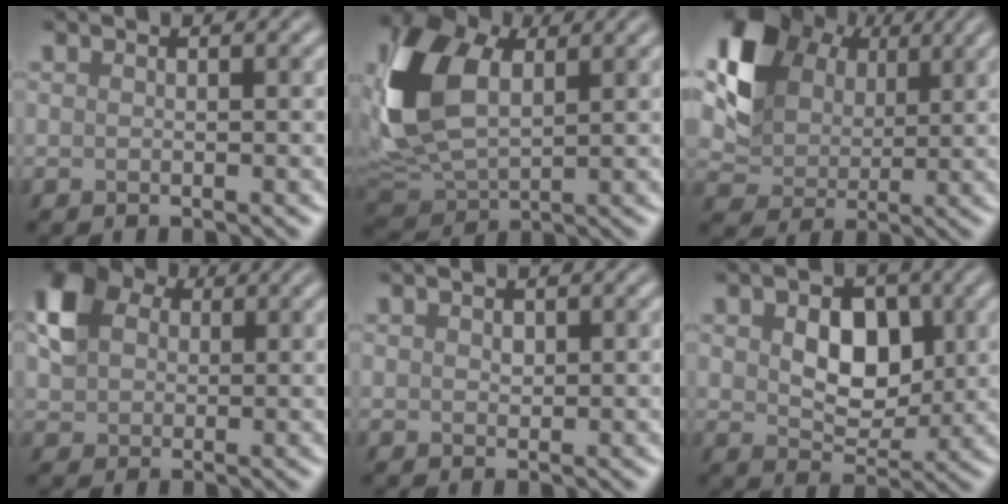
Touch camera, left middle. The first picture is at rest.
{"total": 10.9, "force": [3.0, 7.0, 7.9], "torque": [-0.198, 0.009, 0.058]}
{"total": 8.1, "force": [3.4, 6.1, 4.0], "torque": [-0.083, 0.006, 0.059]}
{"total": 5.0, "force": [1.5, 3.9, 2.7], "torque": [-0.069, 0.008, 0.021]}
{"total": 0.6, "force": [0.2, 0.4, 0.3], "torque": [-0.006, -0.002, 0.004]}
{"total": 5.4, "force": [1.0, 3.6, 3.9], "torque": [-0.066, -0.005, 0.013]}